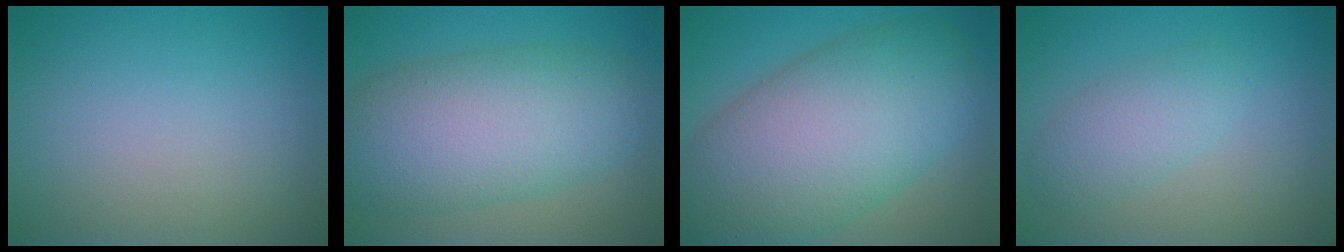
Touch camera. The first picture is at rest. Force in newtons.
{"total": 9.4, "press": 9.4, "slide": 0.5}
{"total": 13.0, "press": 12.9, "slide": 0.8}
{"total": 2.8, "press": 2.8, "slide": 0.1}